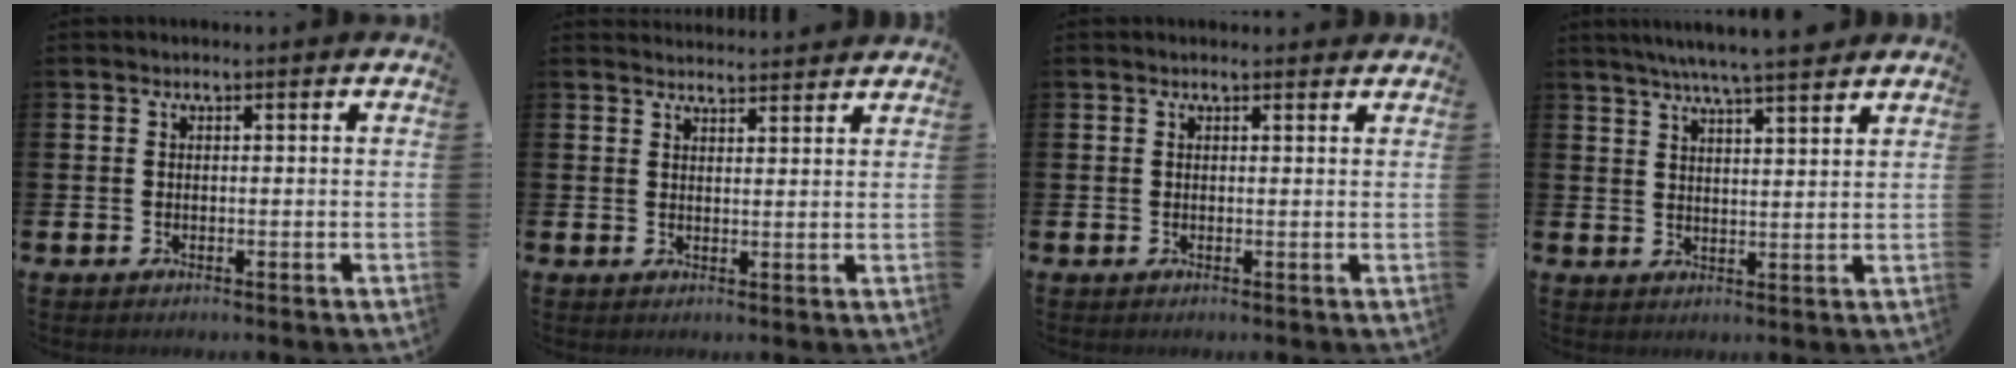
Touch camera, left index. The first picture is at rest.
{"total": 3.0, "force": [2.9, 0.3, -0.1], "torque": [-0.003, -0.017, 0.054]}
{"total": 0.7, "force": [0.6, 0.2, 0.1], "torque": [0.006, -0.001, 0.010]}
{"total": 6.5, "force": [6.1, -0.2, 2.3], "torque": [-0.051, -0.027, 0.106]}